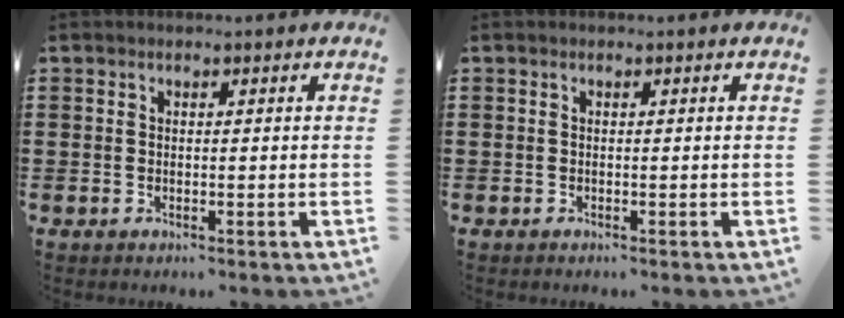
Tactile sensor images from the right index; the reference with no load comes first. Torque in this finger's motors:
{"motor_torque": [1.17, 0.97, -0.02, 0.02]}